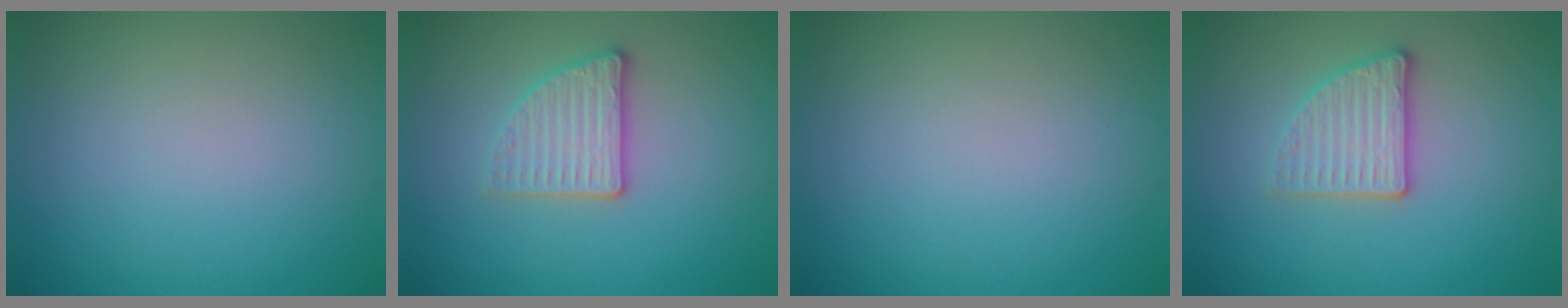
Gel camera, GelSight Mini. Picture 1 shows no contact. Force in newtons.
{"total": 2.9, "press": 2.7, "slide": 1.1}
{"total": 0.0}
{"total": 2.9, "press": 2.7, "slide": 1.1}